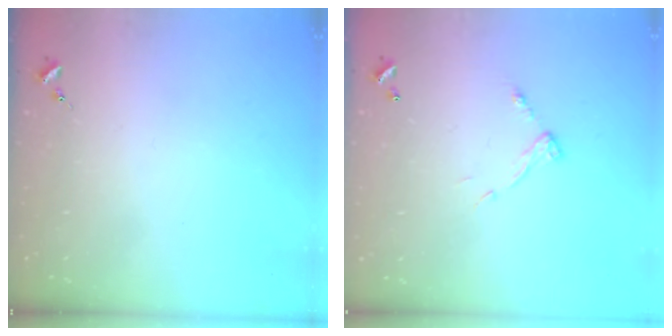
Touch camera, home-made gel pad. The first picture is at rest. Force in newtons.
{"total": 6.8, "press": 6.8, "slide": 0.2}